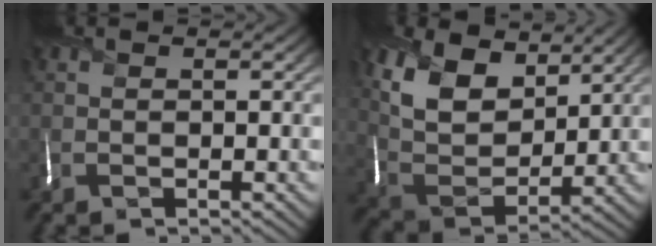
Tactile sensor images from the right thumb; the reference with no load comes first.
{"total": 11.2, "force": [6.1, 6.4, 7.0], "torque": [-0.171, 0.009, 0.110]}